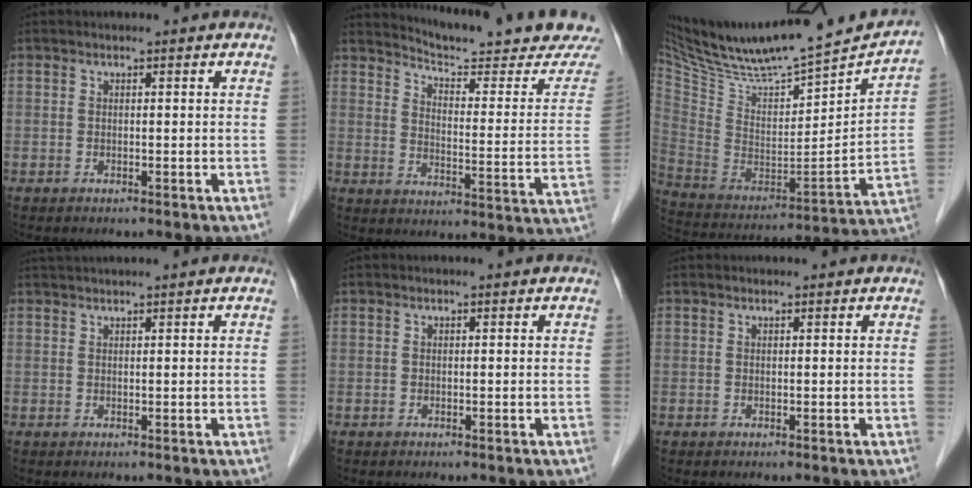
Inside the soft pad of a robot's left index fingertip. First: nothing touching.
{"total": 17.8, "force": [17.1, -0.5, 4.6], "torque": [-0.069, -0.095, 0.213]}
{"total": 27.2, "force": [24.1, 3.0, 12.1], "torque": [-0.211, -0.040, 0.379]}
{"total": 1.9, "force": [1.6, -0.7, 0.7], "torque": [-0.016, 0.014, 0.038]}
{"total": 0.0}
{"total": 0.0}